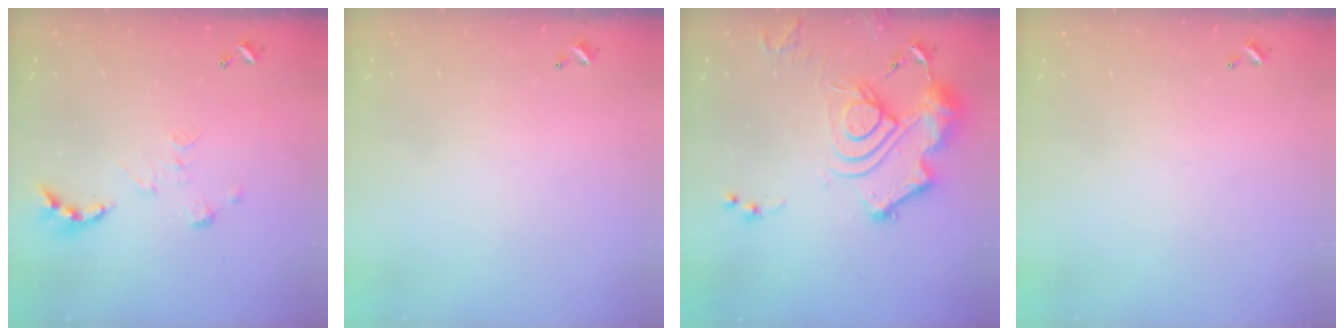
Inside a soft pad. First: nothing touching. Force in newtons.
{"total": 0.0}
{"total": 16.8, "press": 16.7, "slide": 2.0}
{"total": 0.0}